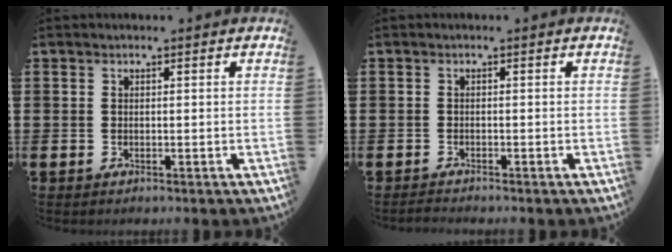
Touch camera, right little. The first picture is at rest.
{"total": 0.7, "force": [-0.7, 0.0, 0.2], "torque": [-0.006, -0.001, -0.013]}